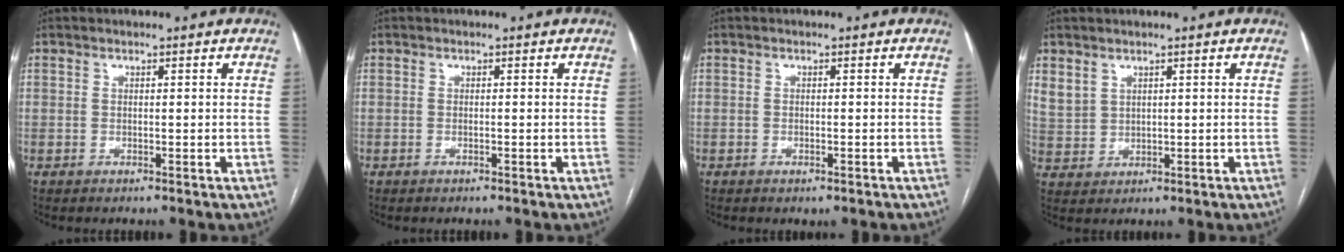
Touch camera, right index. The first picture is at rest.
{"total": 0.0}
{"total": 0.6, "force": [-0.3, 0.3, 0.4], "torque": [-0.006, -0.001, -0.001]}
{"total": 3.9, "force": [2.6, 2.7, 1.1], "torque": [-0.026, 0.003, 0.065]}